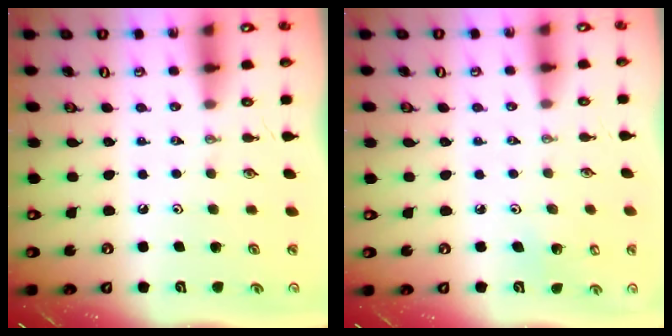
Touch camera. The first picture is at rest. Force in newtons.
{"total": 3.2, "press": 3.2, "slide": 0.2}